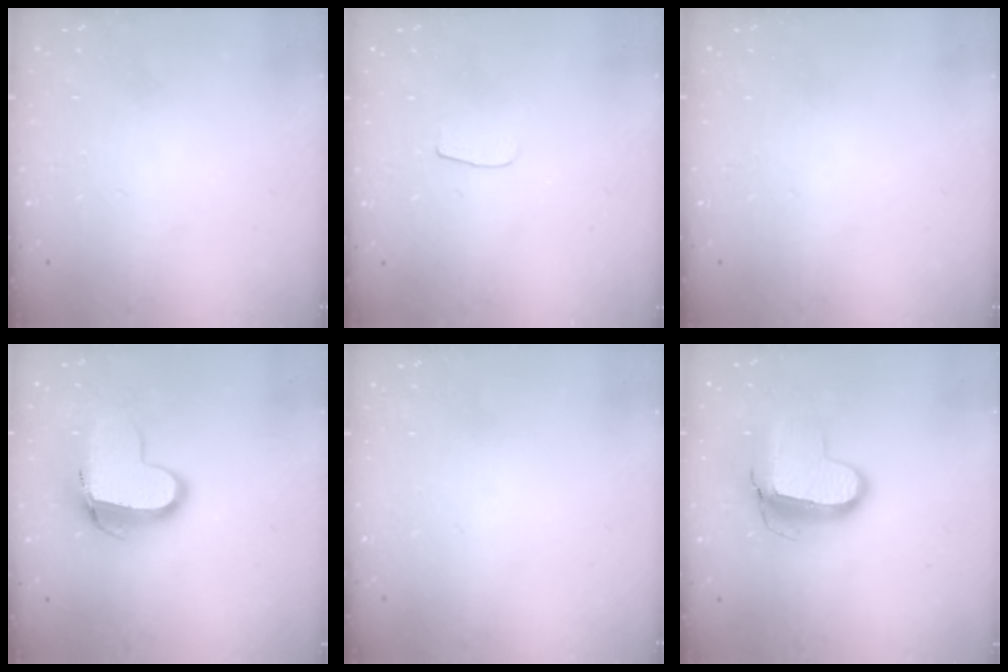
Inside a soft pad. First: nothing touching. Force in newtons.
{"total": 3.3, "press": 3.3, "slide": 0.3}
{"total": 0.0}
{"total": 11.4, "press": 11.4, "slide": 1.1}
{"total": 0.0}
{"total": 12.0, "press": 12.0, "slide": 0.7}